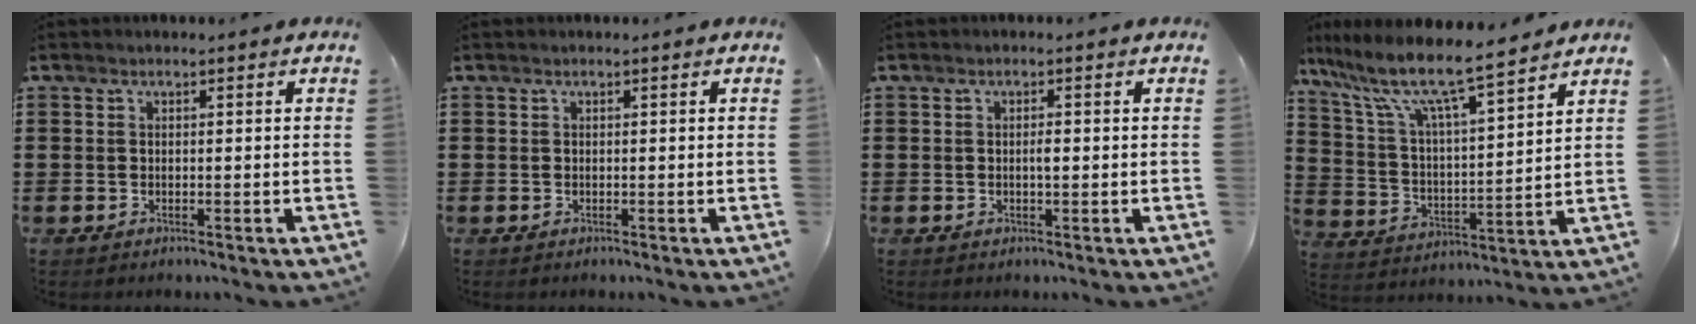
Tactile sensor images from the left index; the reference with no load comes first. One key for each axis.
{"total": 0.0}
{"total": 1.4, "fx": 0.0, "fy": 0.4, "fz": 1.3, "tx": -0.026, "ty": -0.001, "tz": 0.000}
{"total": 8.9, "fx": 7.5, "fy": 0.5, "fz": 4.6, "tx": -0.122, "ty": -0.048, "tz": 0.122}